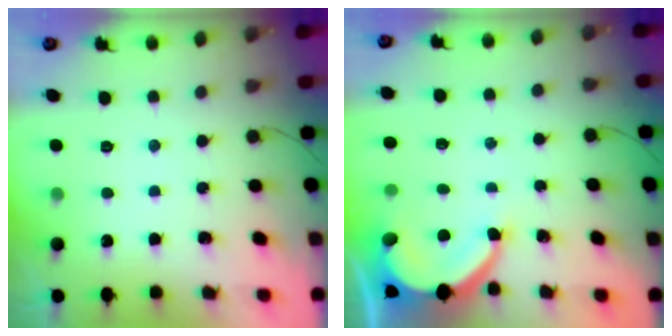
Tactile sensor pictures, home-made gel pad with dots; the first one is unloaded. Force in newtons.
{"total": 7.0, "press": 7.0, "slide": 0.1}